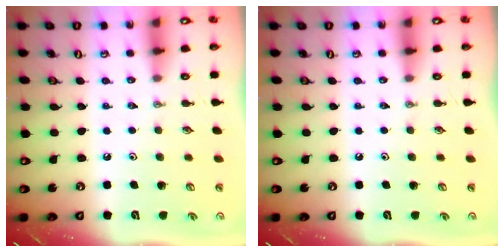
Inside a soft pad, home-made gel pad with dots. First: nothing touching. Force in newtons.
{"total": 0.0}